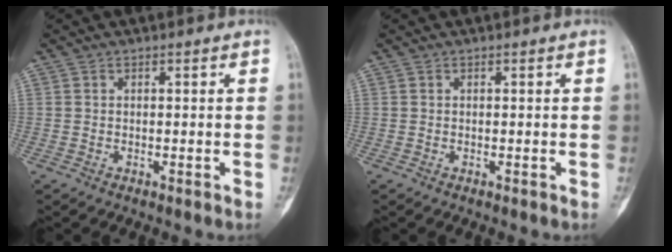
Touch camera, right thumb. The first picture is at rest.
{"total": 0.0}